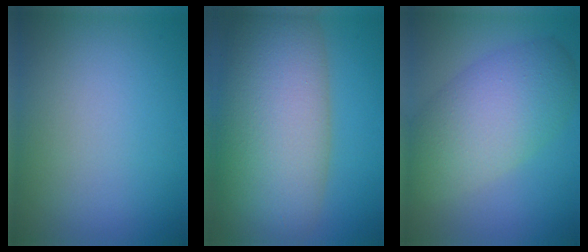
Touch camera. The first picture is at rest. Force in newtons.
{"total": 13.1, "press": 13.1, "slide": 0.5}
{"total": 7.6, "press": 7.6, "slide": 0.4}